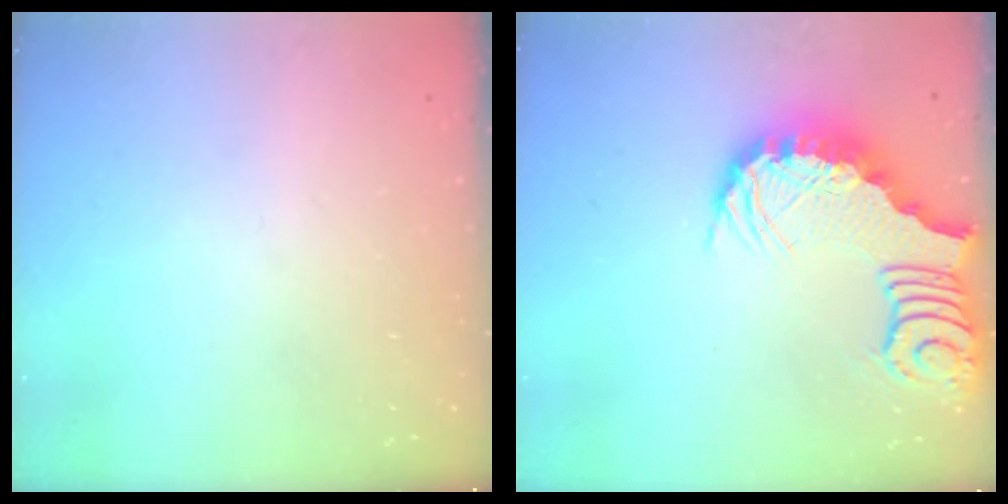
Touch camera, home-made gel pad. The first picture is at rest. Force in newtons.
{"total": 3.9, "press": 3.8, "slide": 0.7}